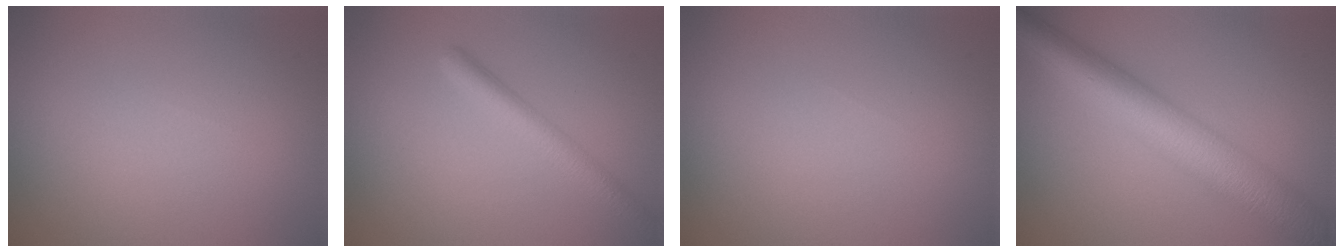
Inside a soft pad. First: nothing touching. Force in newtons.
{"total": 2.9, "press": 2.9, "slide": 0.2}
{"total": 0.0}
{"total": 8.4, "press": 8.4, "slide": 0.2}